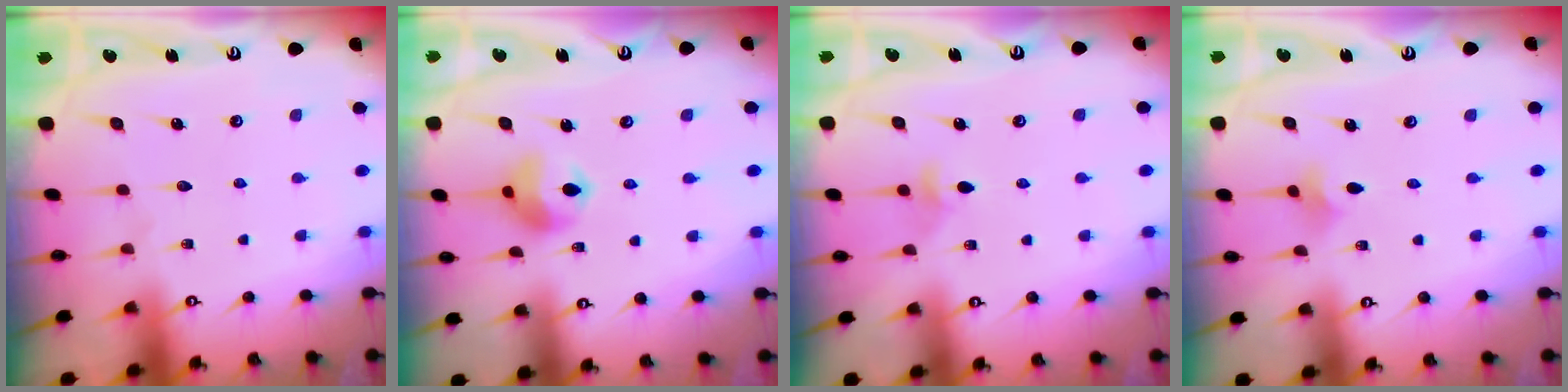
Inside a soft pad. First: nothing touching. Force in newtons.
{"total": 9.8, "press": 9.7, "slide": 1.1}
{"total": 4.9, "press": 4.8, "slide": 0.8}
{"total": 1.6, "press": 1.5, "slide": 0.4}